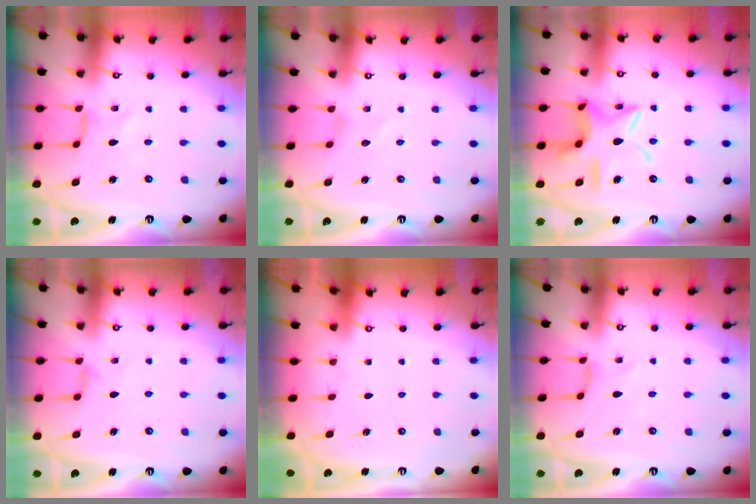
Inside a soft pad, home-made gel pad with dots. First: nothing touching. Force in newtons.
{"total": 0.0}
{"total": 16.6, "press": 16.6, "slide": 1.4}
{"total": 2.6, "press": 2.6, "slide": 0.5}
{"total": 0.0}
{"total": 0.0}